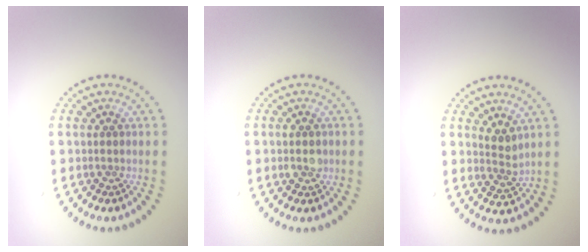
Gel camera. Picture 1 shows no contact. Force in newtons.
{"total": 2.1, "press": 2.1, "slide": 0.0}
{"total": 1.9, "press": 1.6, "slide": 1.0}